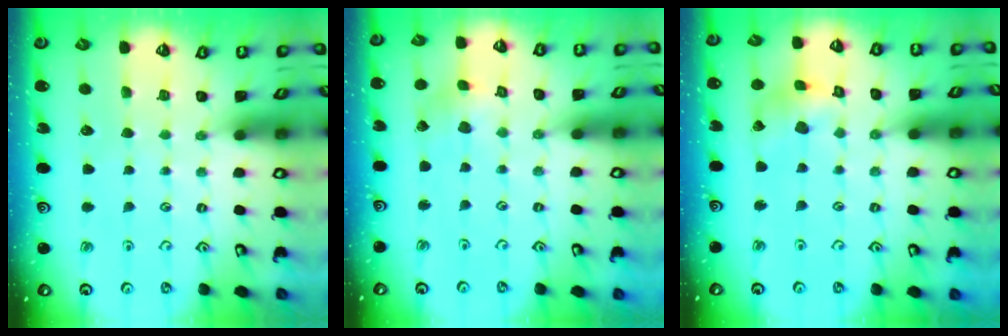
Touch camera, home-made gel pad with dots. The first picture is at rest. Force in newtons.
{"total": 2.6, "press": 2.6, "slide": 0.1}
{"total": 6.9, "press": 6.9, "slide": 0.8}